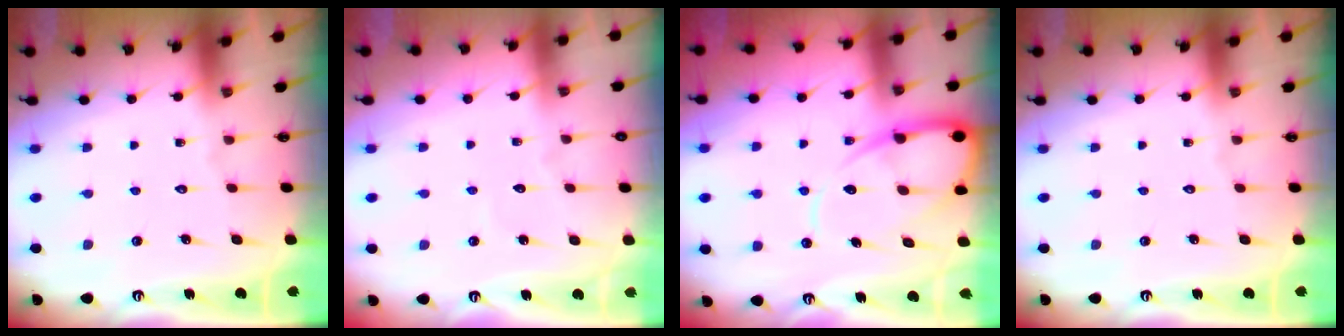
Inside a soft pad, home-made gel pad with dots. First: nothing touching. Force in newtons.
{"total": 2.1, "press": 2.1, "slide": 0.2}
{"total": 11.4, "press": 11.4, "slide": 1.0}
{"total": 0.0}